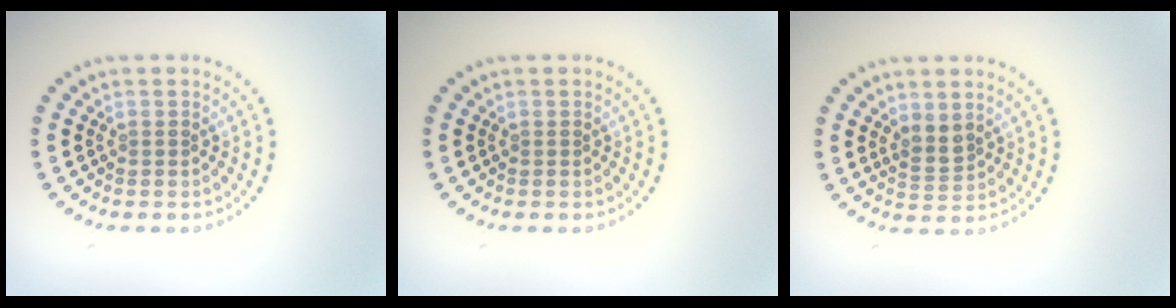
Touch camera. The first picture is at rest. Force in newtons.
{"total": 0.0}
{"total": 1.7, "press": 1.5, "slide": 0.9}